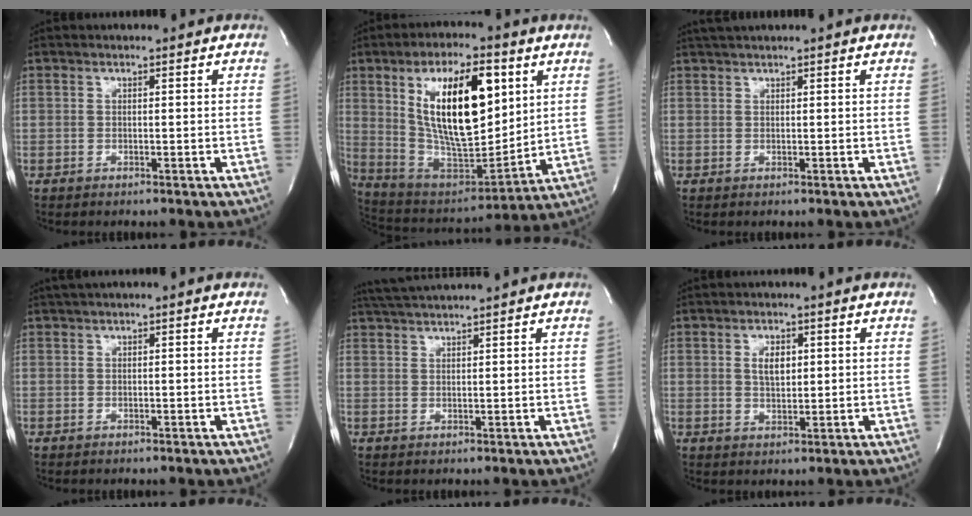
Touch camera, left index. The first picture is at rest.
{"total": 19.6, "force": [6.4, 6.5, 17.3], "torque": [-0.311, -0.002, 0.116]}
{"total": 2.7, "force": [2.4, 0.0, 1.1], "torque": [-0.017, 0.021, 0.044]}
{"total": 1.8, "force": [1.2, 0.2, 1.3], "torque": [-0.026, 0.018, 0.021]}
{"total": 5.7, "force": [5.3, -1.1, 1.8], "torque": [-0.036, 0.020, 0.091]}
{"total": 3.0, "force": [0.9, 1.5, 2.5], "torque": [-0.044, -0.010, 0.014]}